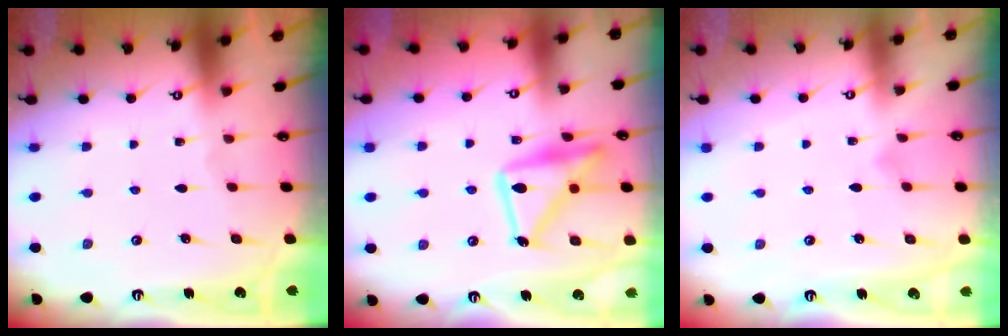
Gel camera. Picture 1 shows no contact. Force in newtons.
{"total": 17.9, "press": 17.8, "slide": 1.4}
{"total": 4.0, "press": 4.0, "slide": 0.2}